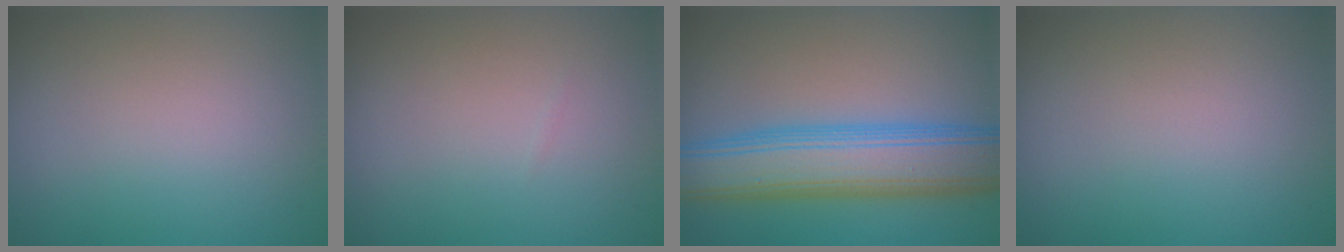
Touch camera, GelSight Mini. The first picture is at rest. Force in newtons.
{"total": 0.0}
{"total": 8.7, "press": 8.7, "slide": 0.1}
{"total": 0.0}